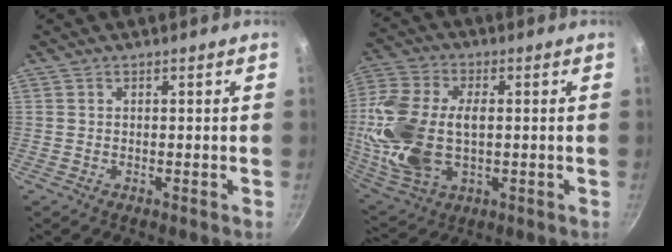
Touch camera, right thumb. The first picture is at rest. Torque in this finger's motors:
{"motor_torque": [2.44, 2.57, 1.12, -0.87, 0.25]}